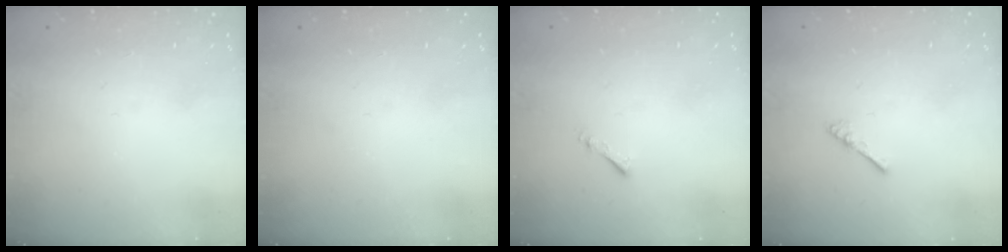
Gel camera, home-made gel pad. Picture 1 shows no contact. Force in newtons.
{"total": 0.0}
{"total": 0.8, "press": 0.7, "slide": 0.3}
{"total": 2.4, "press": 2.4, "slide": 0.5}